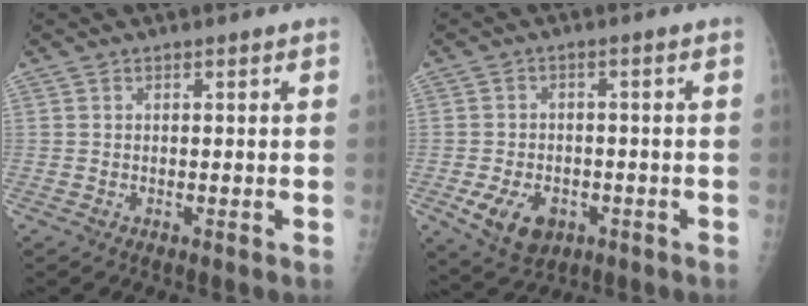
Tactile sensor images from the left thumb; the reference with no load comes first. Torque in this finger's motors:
{"motor_torque": [-0.48, 1.45, 0.08, -0.08, 0.15]}